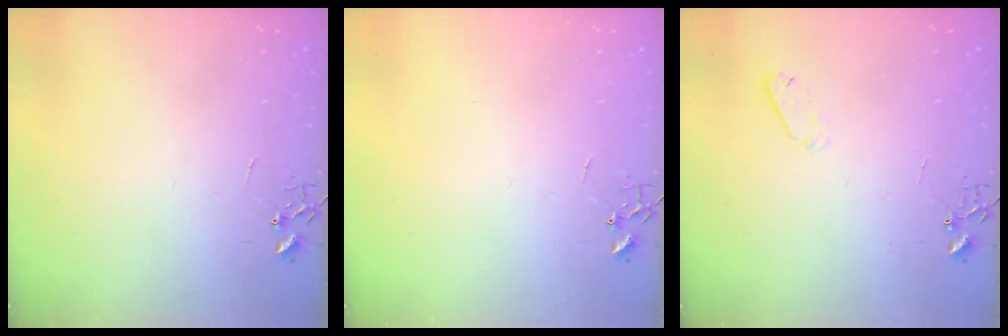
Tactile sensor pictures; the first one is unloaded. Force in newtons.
{"total": 0.0}
{"total": 4.1, "press": 4.0, "slide": 0.8}